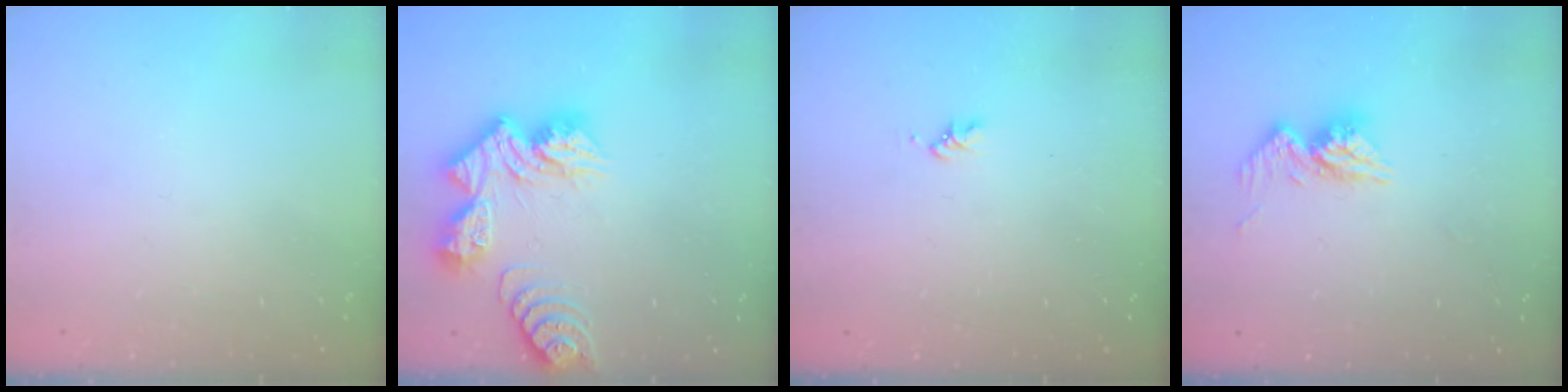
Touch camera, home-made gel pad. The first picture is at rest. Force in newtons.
{"total": 14.7, "press": 14.7, "slide": 1.3}
{"total": 1.6, "press": 1.6, "slide": 0.3}
{"total": 10.3, "press": 10.3, "slide": 0.9}